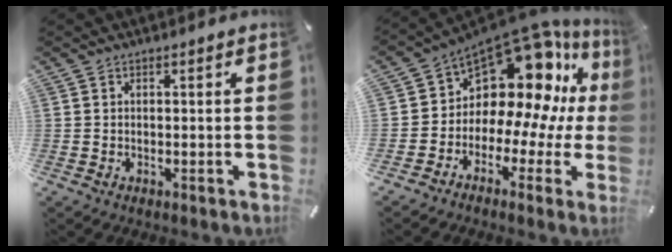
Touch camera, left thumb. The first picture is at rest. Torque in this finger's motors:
{"motor_torque": [0.32, 1.53, 1.02, 0.75, 0.06]}